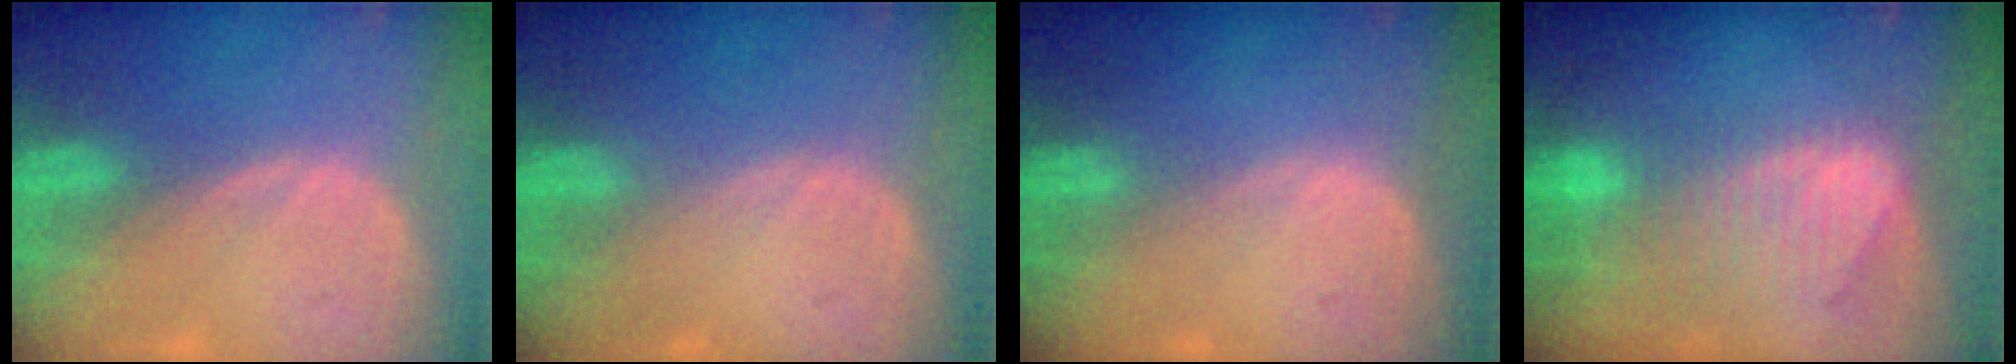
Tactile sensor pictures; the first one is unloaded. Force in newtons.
{"total": 0.0}
{"total": 0.0}
{"total": 9.2, "press": 8.1, "slide": 4.4}